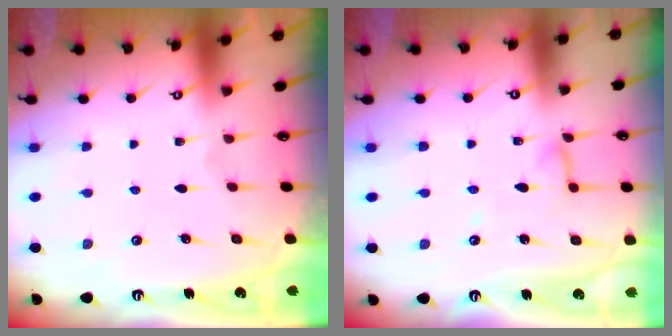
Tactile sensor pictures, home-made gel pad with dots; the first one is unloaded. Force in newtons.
{"total": 5.7, "press": 5.7, "slide": 0.2}